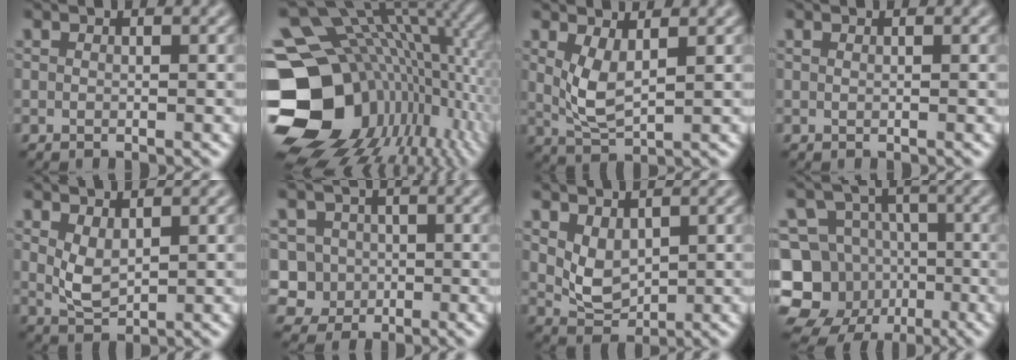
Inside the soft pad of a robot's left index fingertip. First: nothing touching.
{"total": 20.1, "force": [-2.8, 14.8, 13.3], "torque": [-0.250, -0.036, -0.005]}
{"total": 3.1, "force": [1.1, 1.1, 2.7], "torque": [-0.064, -0.010, 0.028]}
{"total": 0.0}
{"total": 2.4, "force": [0.9, 1.2, 1.9], "torque": [-0.047, -0.003, 0.024]}
{"total": 3.8, "force": [-0.6, 3.7, 0.7], "torque": [0.009, 0.010, -0.025]}
{"total": 2.8, "force": [1.1, 1.8, 1.8], "torque": [-0.040, -0.005, 0.029]}
{"total": 12.8, "force": [-5.4, 11.1, 3.4], "torque": [-0.076, -0.012, -0.105]}